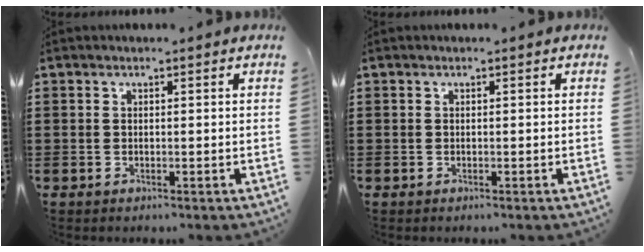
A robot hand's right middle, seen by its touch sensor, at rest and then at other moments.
{"total": 0.0}